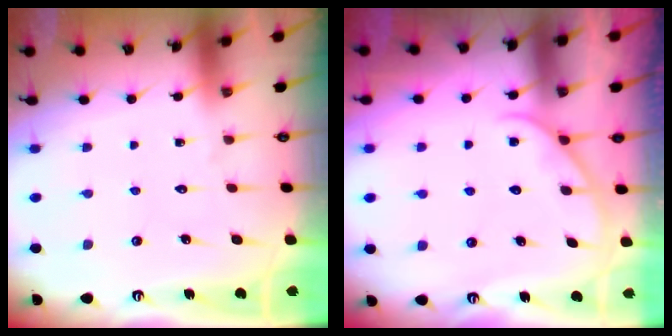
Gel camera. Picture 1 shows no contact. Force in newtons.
{"total": 2.7, "press": 2.7, "slide": 0.3}